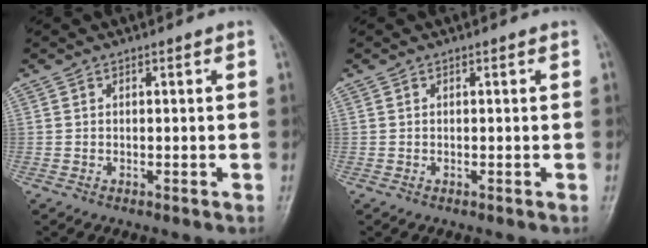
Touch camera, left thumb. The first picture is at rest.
{"total": 0.0}